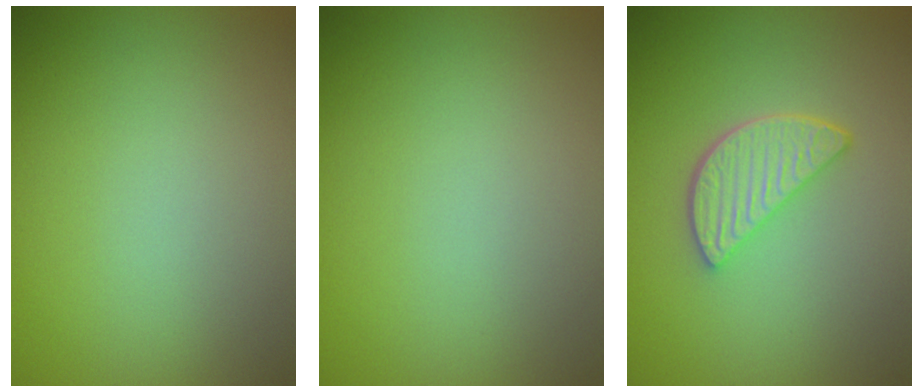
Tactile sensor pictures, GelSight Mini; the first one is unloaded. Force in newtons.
{"total": 0.0}
{"total": 3.7, "press": 3.0, "slide": 2.2}